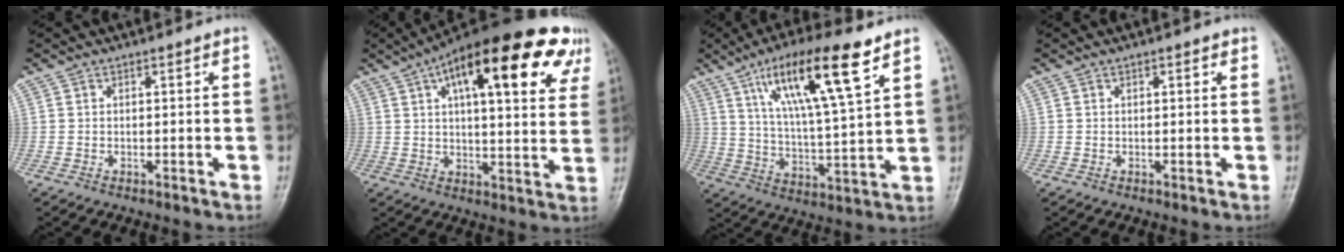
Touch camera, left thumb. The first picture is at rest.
{"total": 25.6, "force": [12.2, 9.4, 20.5], "torque": [-0.273, 0.009, 0.169]}
{"total": 17.5, "force": [9.3, 3.3, 14.5], "torque": [-0.247, -0.031, 0.169]}
{"total": 1.0, "force": [0.5, 0.5, 0.7], "torque": [-0.007, 0.000, 0.004]}